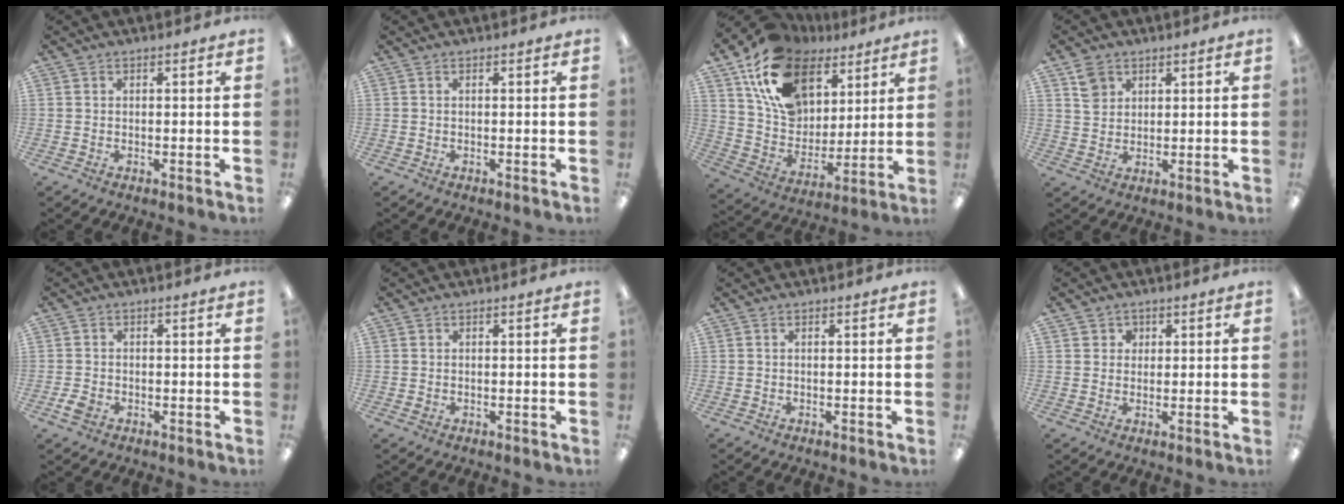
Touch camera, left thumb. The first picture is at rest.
{"total": 0.0}
{"total": 18.8, "force": [10.6, 12.2, 9.5], "torque": [-0.185, -0.042, 0.199]}
{"total": 5.1, "force": [3.0, 4.0, 1.4], "torque": [-0.025, 0.002, 0.055]}
{"total": 2.8, "force": [-1.2, 2.1, 1.4], "torque": [-0.035, 0.001, -0.025]}
{"total": 0.7, "force": [0.0, 0.7, 0.2], "torque": [-0.002, 0.004, -0.001]}
{"total": 0.0}
{"total": 2.7, "force": [1.1, 2.4, 0.0], "torque": [0.006, 0.000, 0.015]}